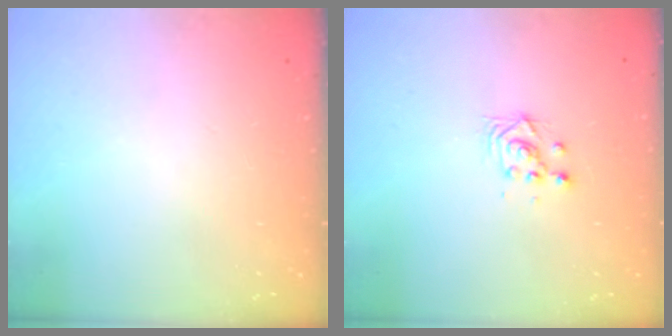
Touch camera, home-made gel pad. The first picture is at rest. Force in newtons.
{"total": 3.0, "press": 3.0, "slide": 0.1}